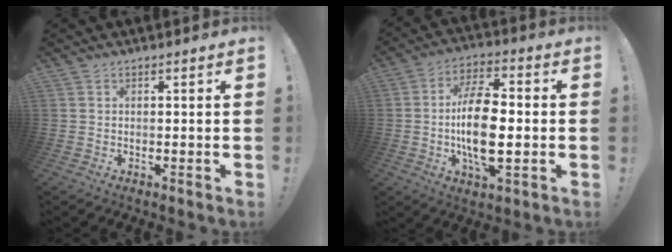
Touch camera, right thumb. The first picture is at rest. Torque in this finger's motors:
{"motor_torque": [1.77, 2.44, 0.81, 0.46, 0.07]}